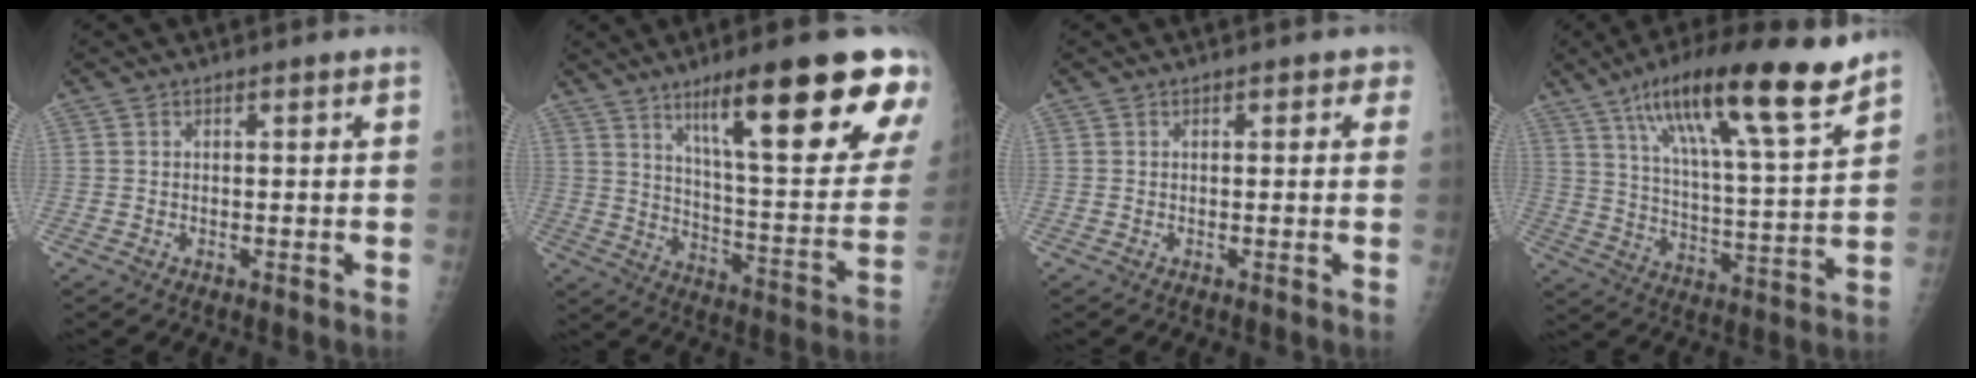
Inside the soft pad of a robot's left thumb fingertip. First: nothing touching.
{"total": 25.1, "force": [14.1, 4.7, 20.2], "torque": [-0.263, -0.052, 0.214]}
{"total": 1.7, "force": [0.7, 1.2, 1.1], "torque": [0.008, 0.003, 0.001]}
{"total": 21.2, "force": [13.9, 3.1, 15.7], "torque": [-0.245, -0.047, 0.233]}